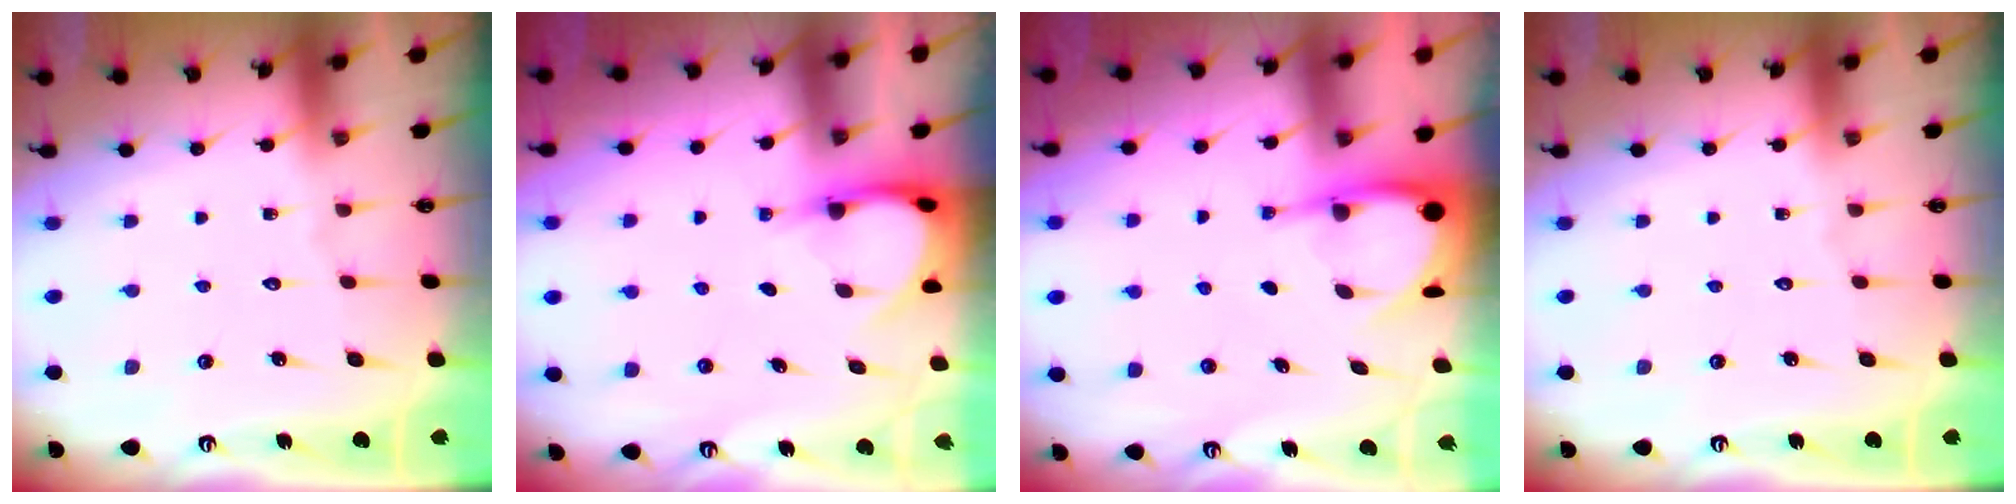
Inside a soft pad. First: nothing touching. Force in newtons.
{"total": 3.7, "press": 3.7, "slide": 0.3}
{"total": 5.0, "press": 4.9, "slide": 0.4}
{"total": 0.0}